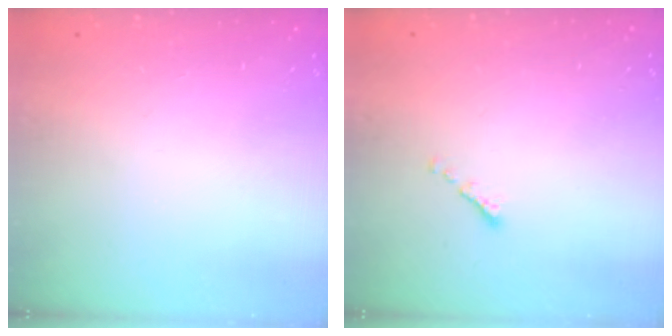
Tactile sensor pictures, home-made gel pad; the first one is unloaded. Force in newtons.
{"total": 0.6, "press": 0.5, "slide": 0.3}